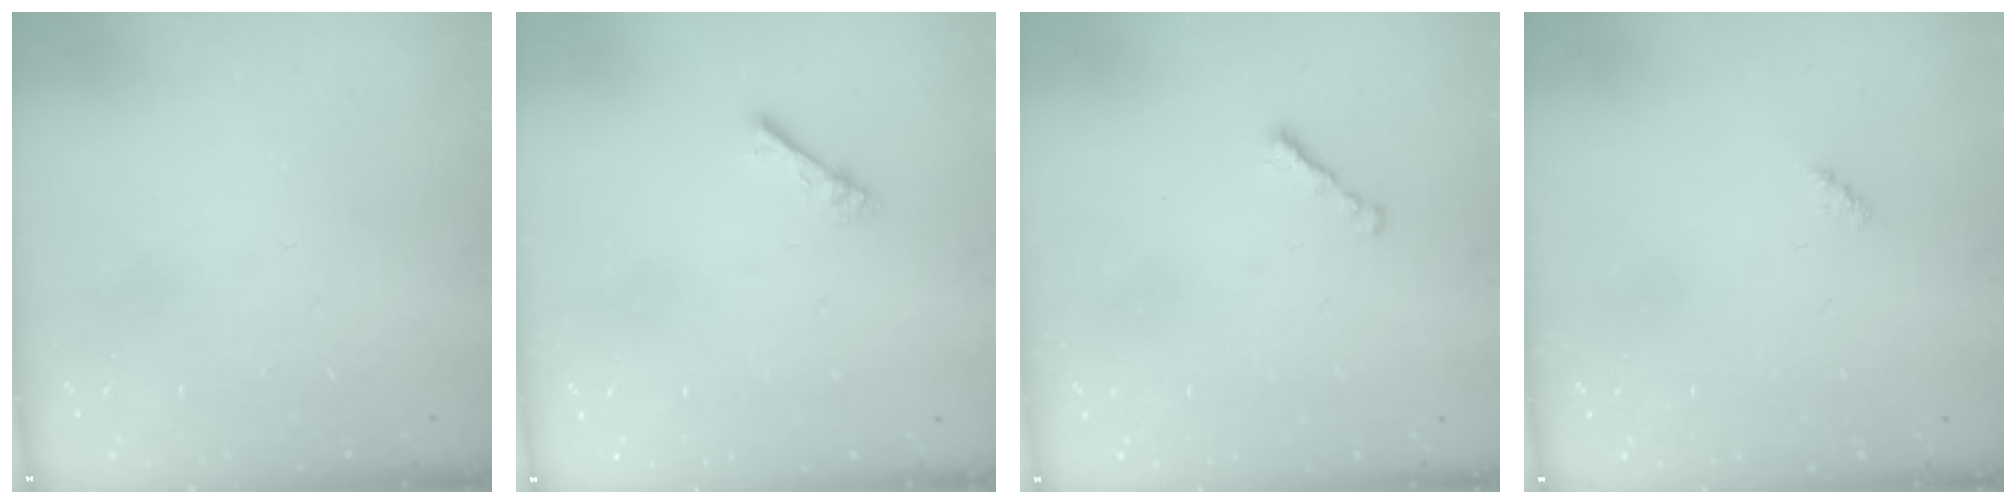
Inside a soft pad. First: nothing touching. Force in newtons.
{"total": 2.4, "press": 2.4, "slide": 0.2}
{"total": 1.3, "press": 1.2, "slide": 0.5}
{"total": 2.4, "press": 2.4, "slide": 0.5}